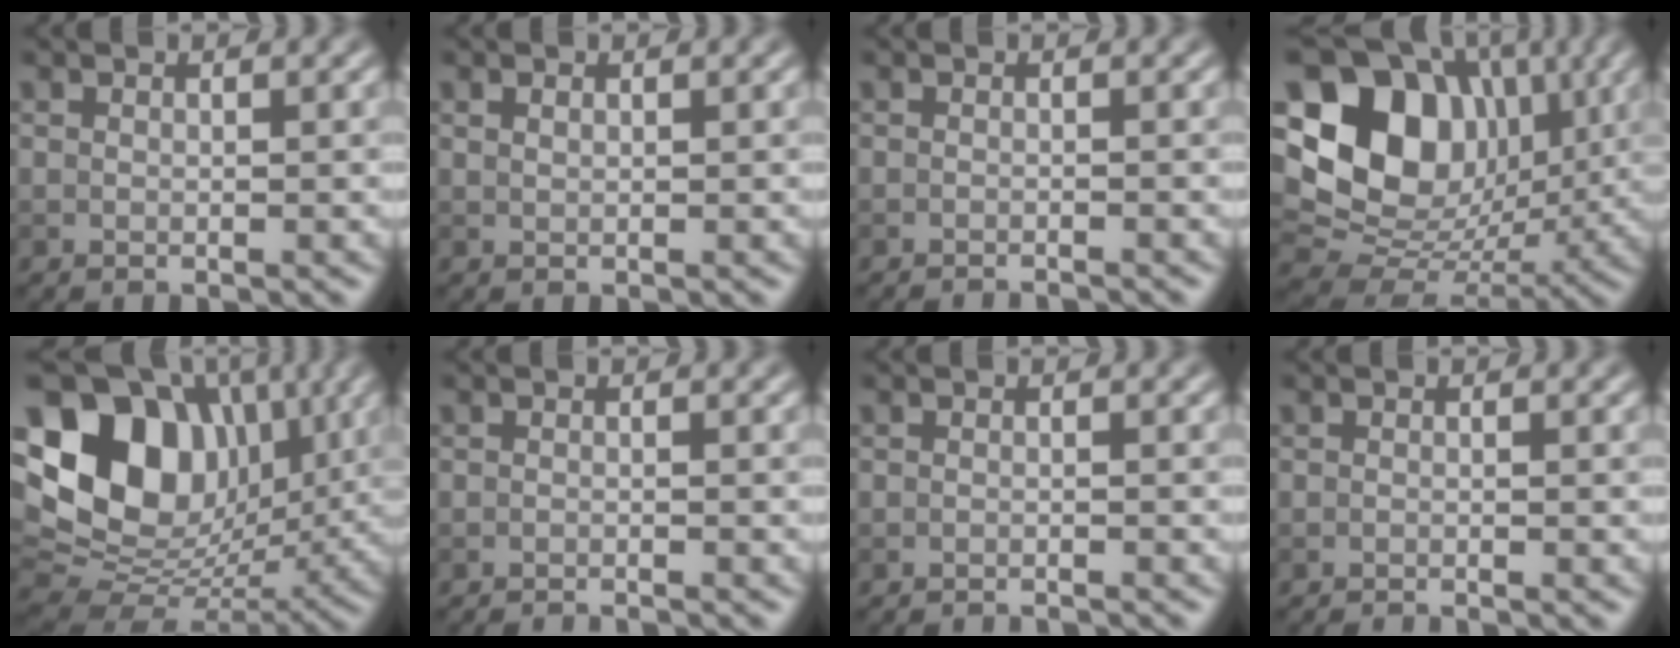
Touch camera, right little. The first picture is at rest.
{"total": 0.6, "force": [0.4, 0.3, 0.4], "torque": [-0.010, 0.001, 0.009]}
{"total": 2.2, "force": [-2.0, 0.3, 0.8], "torque": [-0.003, -0.001, -0.029]}
{"total": 17.0, "force": [4.5, 13.6, 9.2], "torque": [-0.183, 0.044, 0.089]}
{"total": 15.8, "force": [4.0, 11.8, 9.8], "torque": [-0.186, 0.023, 0.075]}
{"total": 2.6, "force": [-2.4, 0.4, 0.9], "torque": [-0.007, 0.000, -0.036]}
{"total": 2.5, "force": [-2.4, 0.3, 0.8], "torque": [-0.004, 0.003, -0.034]}
{"total": 1.6, "force": [-1.4, 0.2, 0.6], "torque": [0.002, -0.003, -0.025]}